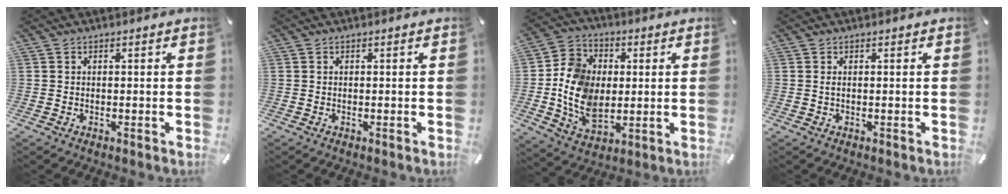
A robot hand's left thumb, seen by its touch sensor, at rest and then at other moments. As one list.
[{"total": 0.0}, {"total": 12.8, "force": [-0.6, 10.2, 7.8], "torque": [-0.187, 0.015, -0.008]}, {"total": 0.8, "force": [0.0, 0.1, 0.8], "torque": [-0.016, -0.001, 0.001]}]